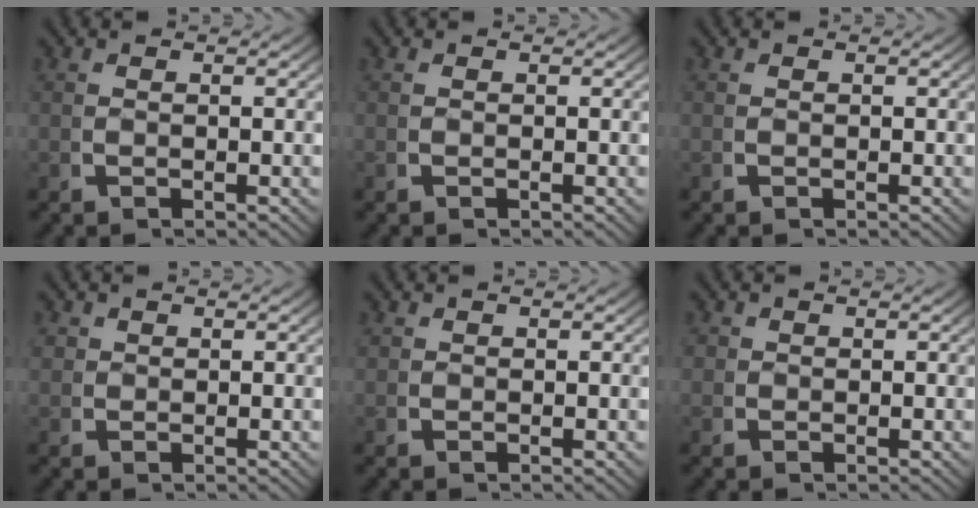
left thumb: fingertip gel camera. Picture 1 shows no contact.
{"total": 0.0}
{"total": 0.6, "force": [0.3, -0.5, -0.2], "torque": [0.006, -0.002, 0.007]}
{"total": 1.5, "force": [0.8, 1.2, 0.4], "torque": [-0.012, -0.008, 0.019]}
{"total": 0.7, "force": [0.5, 0.4, 0.0], "torque": [-0.004, -0.007, 0.014]}
{"total": 1.2, "force": [0.4, 1.1, 0.3], "torque": [-0.009, -0.009, 0.009]}